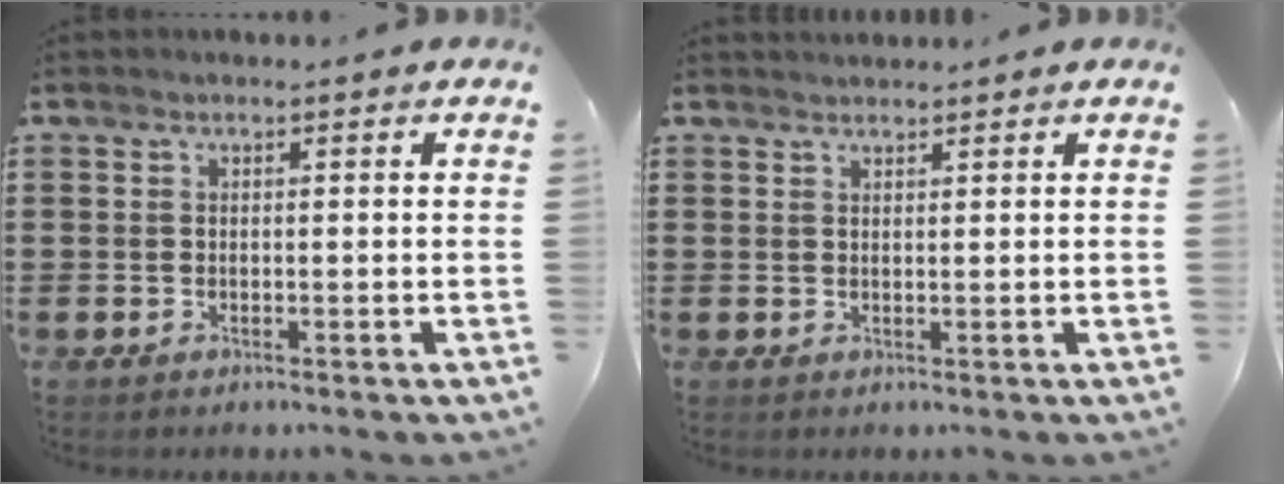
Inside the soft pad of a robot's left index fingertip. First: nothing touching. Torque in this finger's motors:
{"motor_torque": [-1.41, 0.73, 0.10, 0.02]}